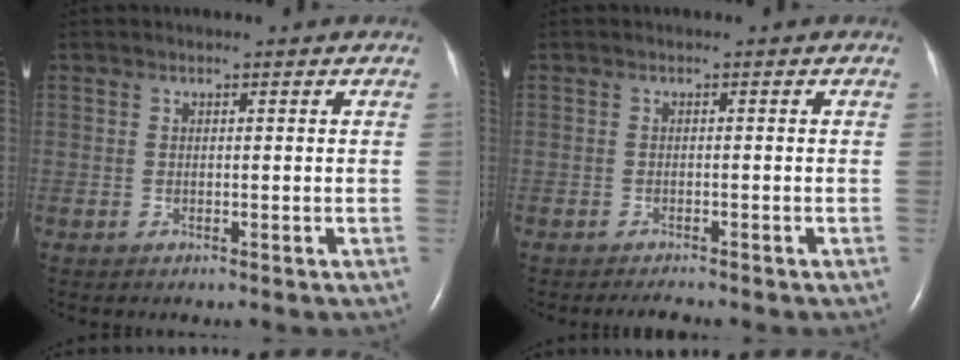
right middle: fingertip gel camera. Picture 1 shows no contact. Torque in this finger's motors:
{"motor_torque": [0.64, -0.62, 0.13, 0.05]}